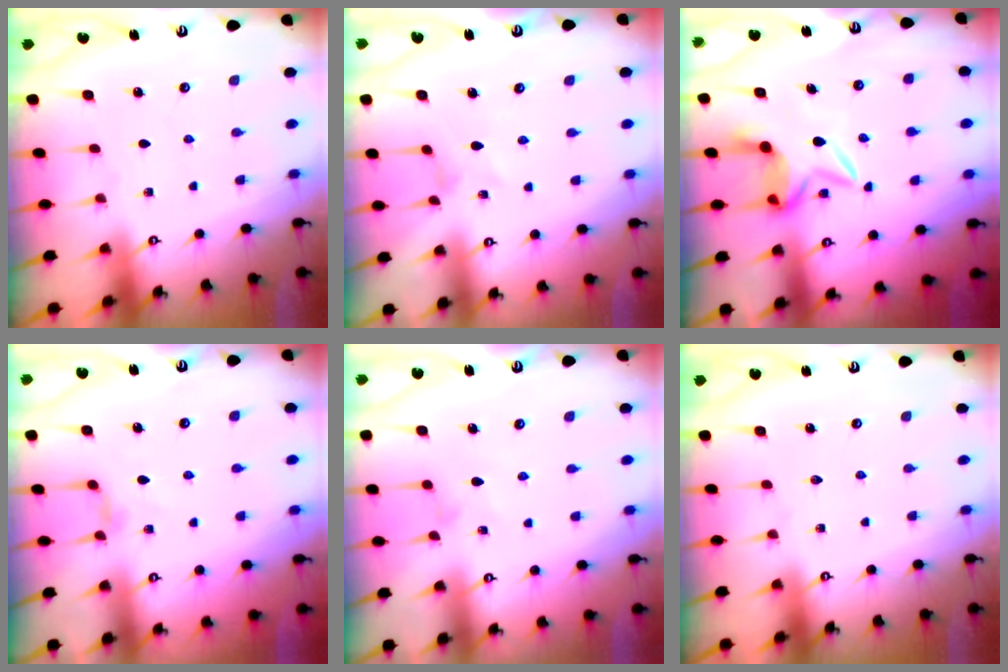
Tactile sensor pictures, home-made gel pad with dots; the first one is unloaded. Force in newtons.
{"total": 0.7, "press": 0.7, "slide": 0.3}
{"total": 7.6, "press": 7.5, "slide": 1.0}
{"total": 1.9, "press": 1.9, "slide": 0.4}
{"total": 0.6, "press": 0.5, "slide": 0.3}
{"total": 0.0}